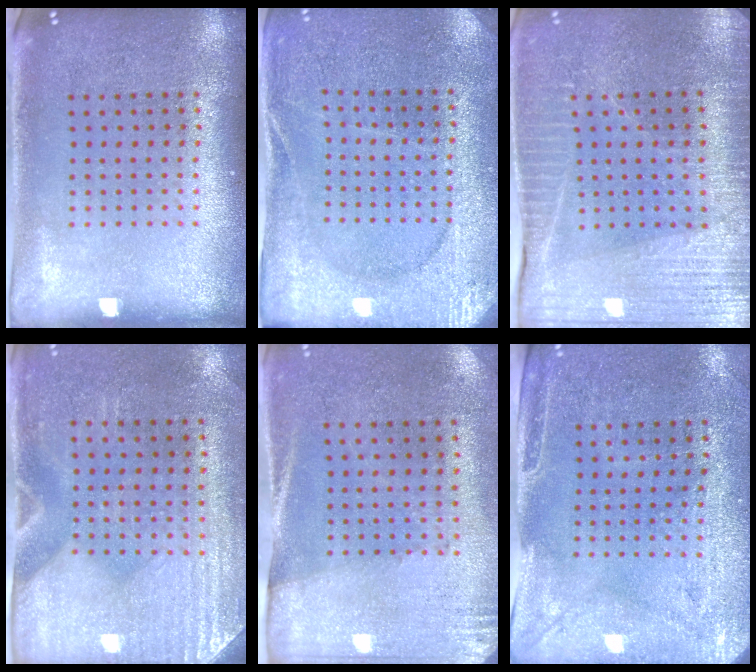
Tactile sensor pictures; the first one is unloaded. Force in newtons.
{"total": 2.7, "press": 2.7, "slide": 0.3}
{"total": 3.5, "press": 3.4, "slide": 0.8}
{"total": 3.0, "press": 2.6, "slide": 1.5}
{"total": 2.7, "press": 2.4, "slide": 1.4}
{"total": 3.0, "press": 2.4, "slide": 1.7}